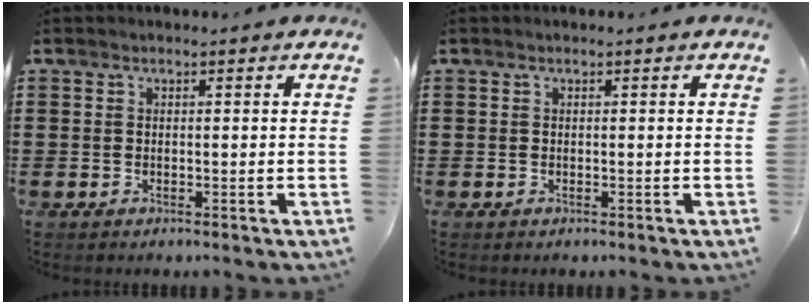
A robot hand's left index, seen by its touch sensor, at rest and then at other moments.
{"total": 0.0}